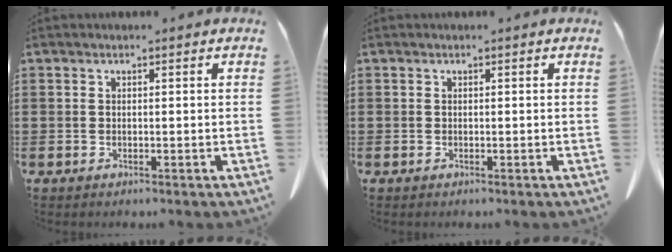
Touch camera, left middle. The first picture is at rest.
{"total": 0.0}